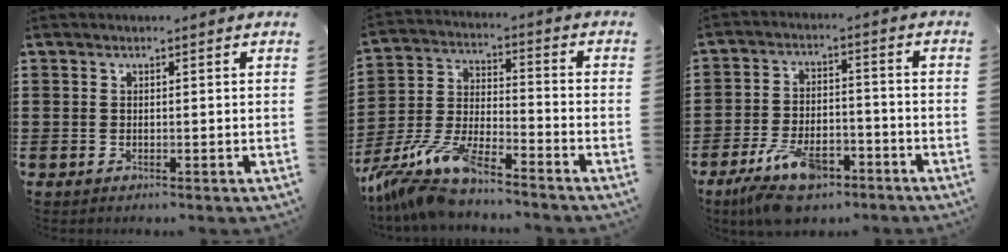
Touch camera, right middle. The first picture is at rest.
{"total": 10.4, "force": [-9.2, 1.5, 4.5], "torque": [-0.103, 0.006, -0.187]}
{"total": 9.2, "force": [-6.7, 3.8, 5.1], "torque": [-0.098, 0.013, -0.124]}